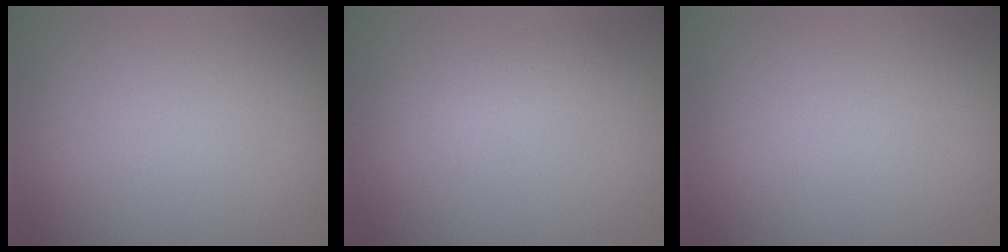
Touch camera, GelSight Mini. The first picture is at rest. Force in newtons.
{"total": 1.7, "press": 1.7, "slide": 0.0}
{"total": 0.0}